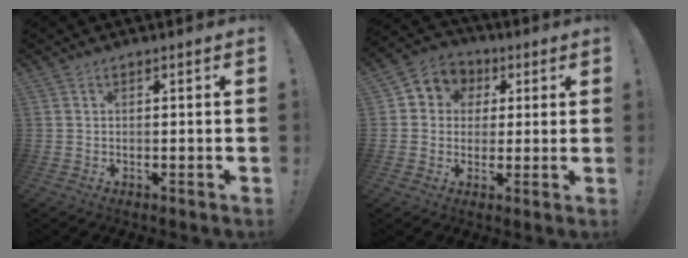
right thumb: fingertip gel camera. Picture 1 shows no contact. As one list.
[{"total": 7.1, "force": [0.8, 6.8, 1.9], "torque": [-0.029, 0.001, 0.023]}]